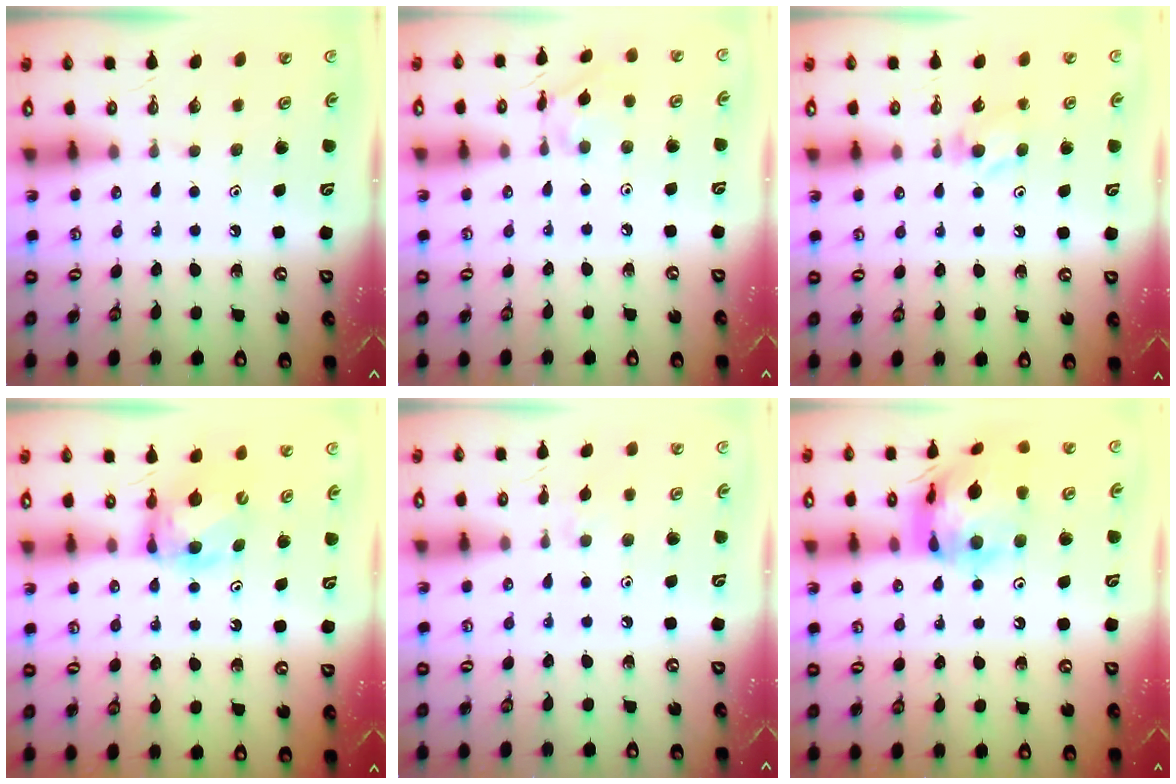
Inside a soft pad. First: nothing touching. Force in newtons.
{"total": 7.3, "press": 7.2, "slide": 0.4}
{"total": 4.3, "press": 4.2, "slide": 0.9}
{"total": 6.1, "press": 6.1, "slide": 0.3}
{"total": 3.2, "press": 3.2, "slide": 0.5}
{"total": 16.8, "press": 16.7, "slide": 1.8}